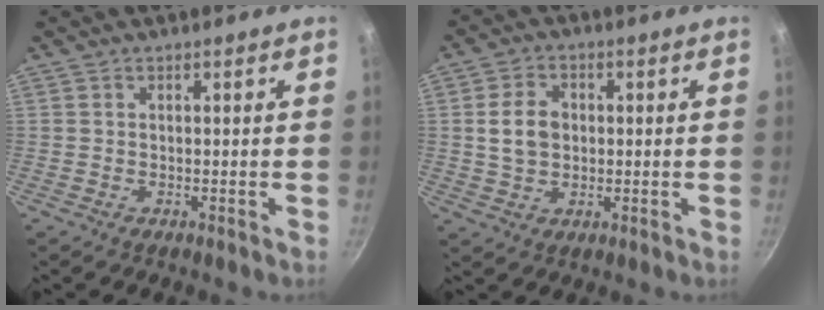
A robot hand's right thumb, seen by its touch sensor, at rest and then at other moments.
{"total": 6.7, "force": [0.6, 5.1, 4.3], "torque": [-0.066, 0.011, 0.008]}